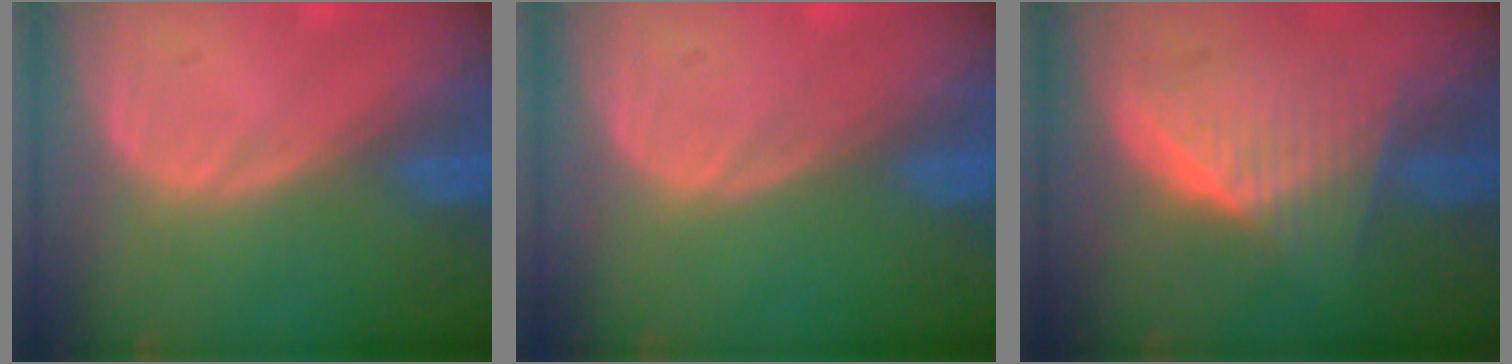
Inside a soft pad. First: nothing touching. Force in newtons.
{"total": 0.0}
{"total": 6.4, "press": 6.2, "slide": 1.7}